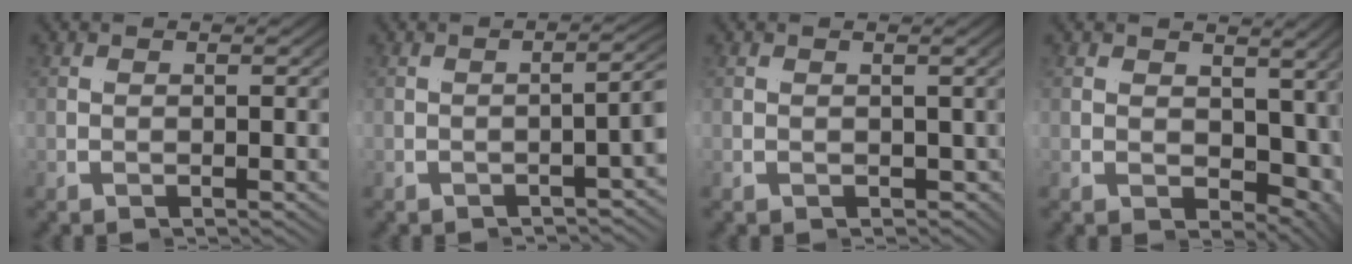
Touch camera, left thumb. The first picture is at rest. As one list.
[{"total": 2.1, "force": [-0.9, -1.2, 1.5], "torque": [-0.024, 0.015, -0.014]}, {"total": 1.8, "force": [0.1, 1.3, 1.3], "torque": [-0.008, -0.004, 0.009]}, {"total": 6.9, "force": [1.0, 4.7, 5.0], "torque": [-0.070, -0.004, 0.020]}]